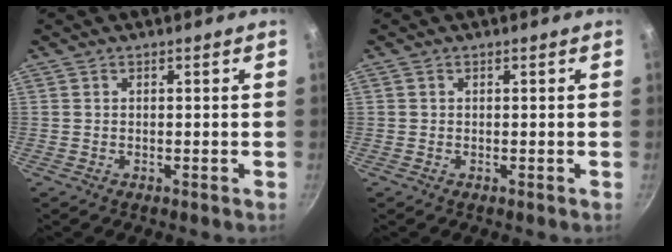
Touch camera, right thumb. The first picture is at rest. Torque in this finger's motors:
{"motor_torque": [-0.29, -0.43, -0.28, 0.18, 0.04]}